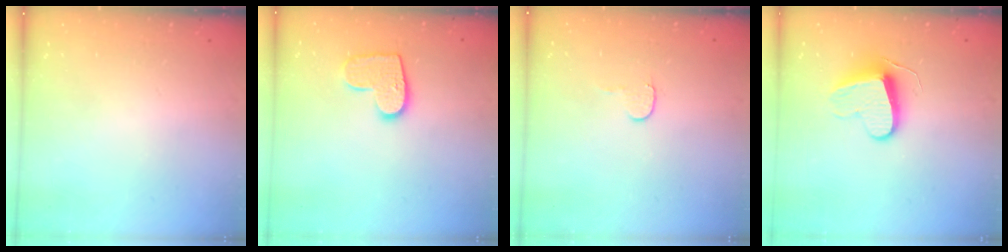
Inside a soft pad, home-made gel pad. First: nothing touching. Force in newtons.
{"total": 10.3, "press": 10.3, "slide": 0.4}
{"total": 4.4, "press": 4.4, "slide": 0.3}
{"total": 10.6, "press": 10.6, "slide": 0.9}